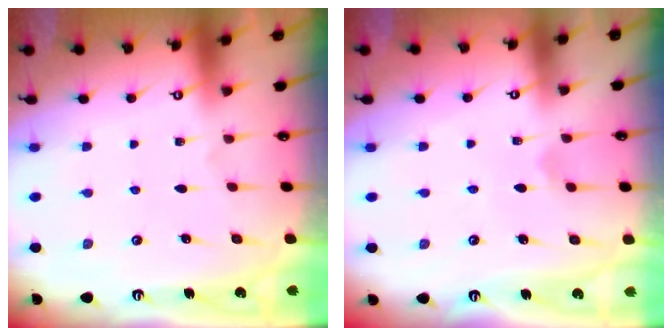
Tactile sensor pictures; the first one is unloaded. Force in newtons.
{"total": 2.8, "press": 2.8, "slide": 0.6}